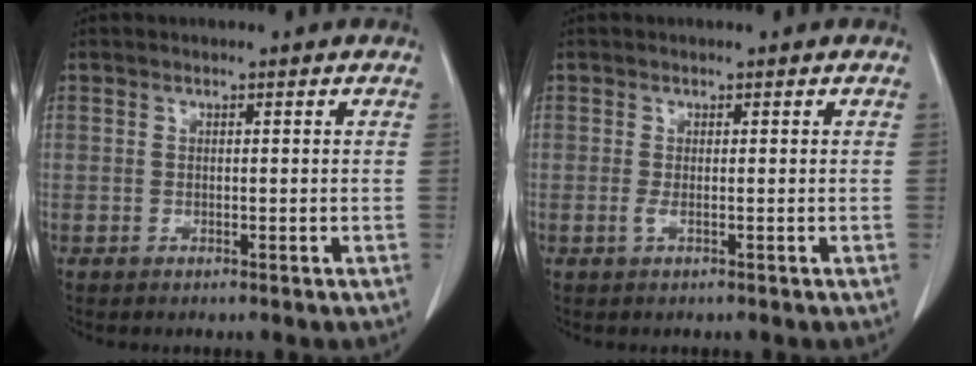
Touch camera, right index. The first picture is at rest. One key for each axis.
{"total": 0.7, "fx": -0.2, "fy": -0.1, "fz": 0.7, "tx": -0.017, "ty": -0.003, "tz": -0.005}